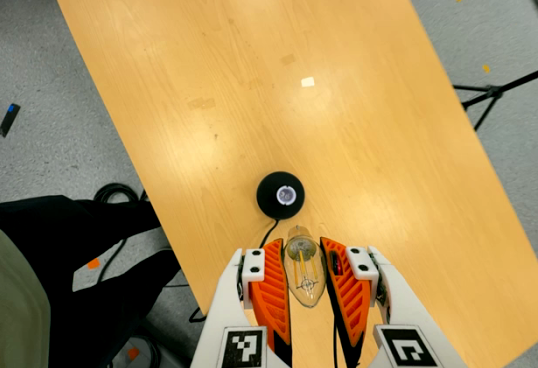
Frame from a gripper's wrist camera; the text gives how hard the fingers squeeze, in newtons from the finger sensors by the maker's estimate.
{"total": 19.4, "left": 21.6, "right": 17.1}